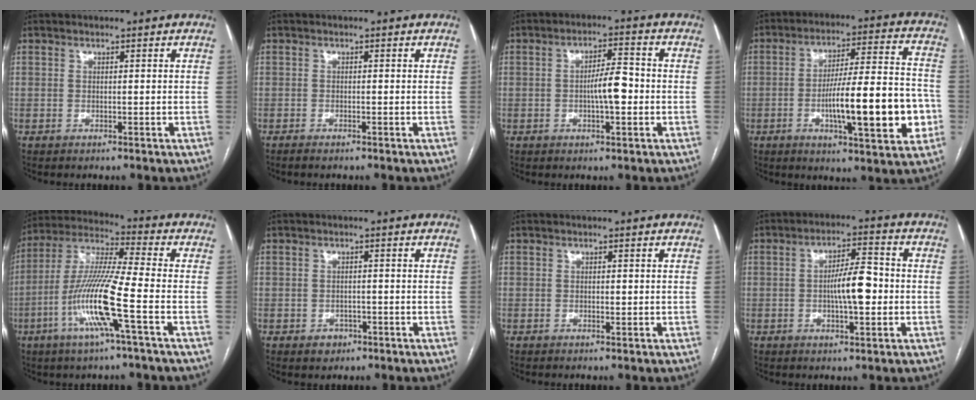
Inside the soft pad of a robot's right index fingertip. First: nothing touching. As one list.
[{"total": 1.1, "force": [-0.9, 0.1, 0.6], "torque": [-0.012, -0.002, -0.014]}, {"total": 5.6, "force": [-0.8, 1.3, 5.3], "torque": [-0.093, 0.009, -0.013]}, {"total": 17.3, "force": [-4.1, 2.8, 16.6], "torque": [-0.255, 0.010, -0.058]}, {"total": 13.8, "force": [-4.6, -0.4, 13.0], "torque": [-0.268, -0.007, -0.096]}, {"total": 2.4, "force": [-1.2, 1.9, 0.7], "torque": [-0.007, 0.005, -0.012]}, {"total": 0.7, "force": [-0.1, 0.3, 0.6], "torque": [-0.010, 0.000, -0.001]}, {"total": 7.5, "force": [-0.7, 2.0, 7.2], "torque": [-0.125, 0.012, -0.013]}]